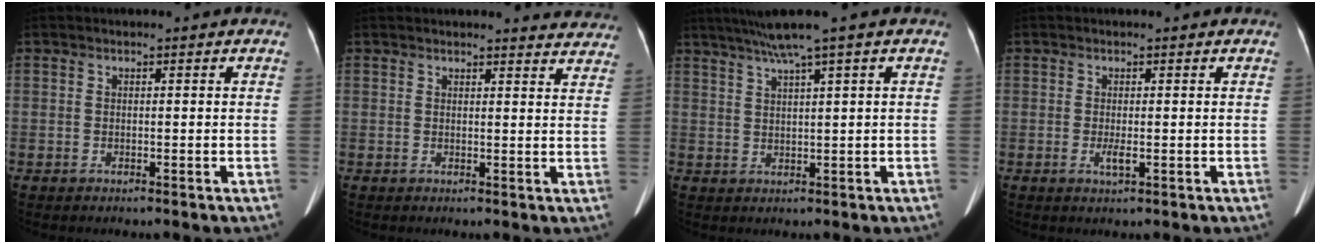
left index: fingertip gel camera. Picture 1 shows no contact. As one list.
[{"total": 9.1, "force": [8.9, 1.6, 1.2], "torque": [0.019, -0.017, 0.067]}, {"total": 5.4, "force": [3.7, -1.3, 3.7], "torque": [-0.069, 0.016, 0.067]}, {"total": 1.7, "force": [-0.1, 0.4, 1.7], "torque": [-0.031, -0.001, -0.003]}]